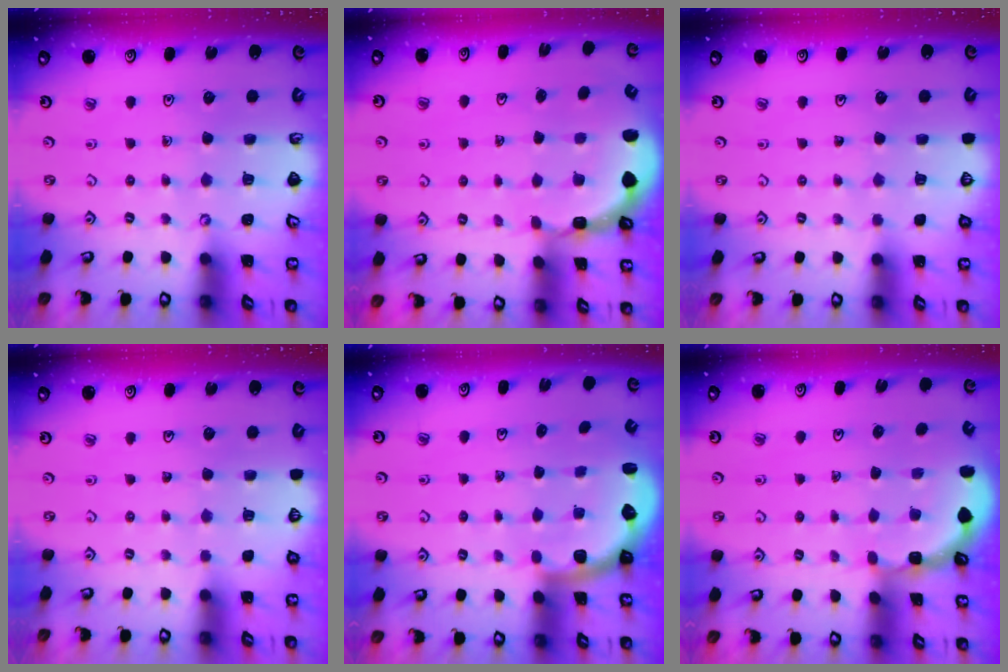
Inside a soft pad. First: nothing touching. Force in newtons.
{"total": 2.6, "press": 2.4, "slide": 0.9}
{"total": 0.0}
{"total": 0.0}
{"total": 2.1, "press": 1.9, "slide": 0.8}
{"total": 2.1, "press": 2.1, "slide": 0.1}